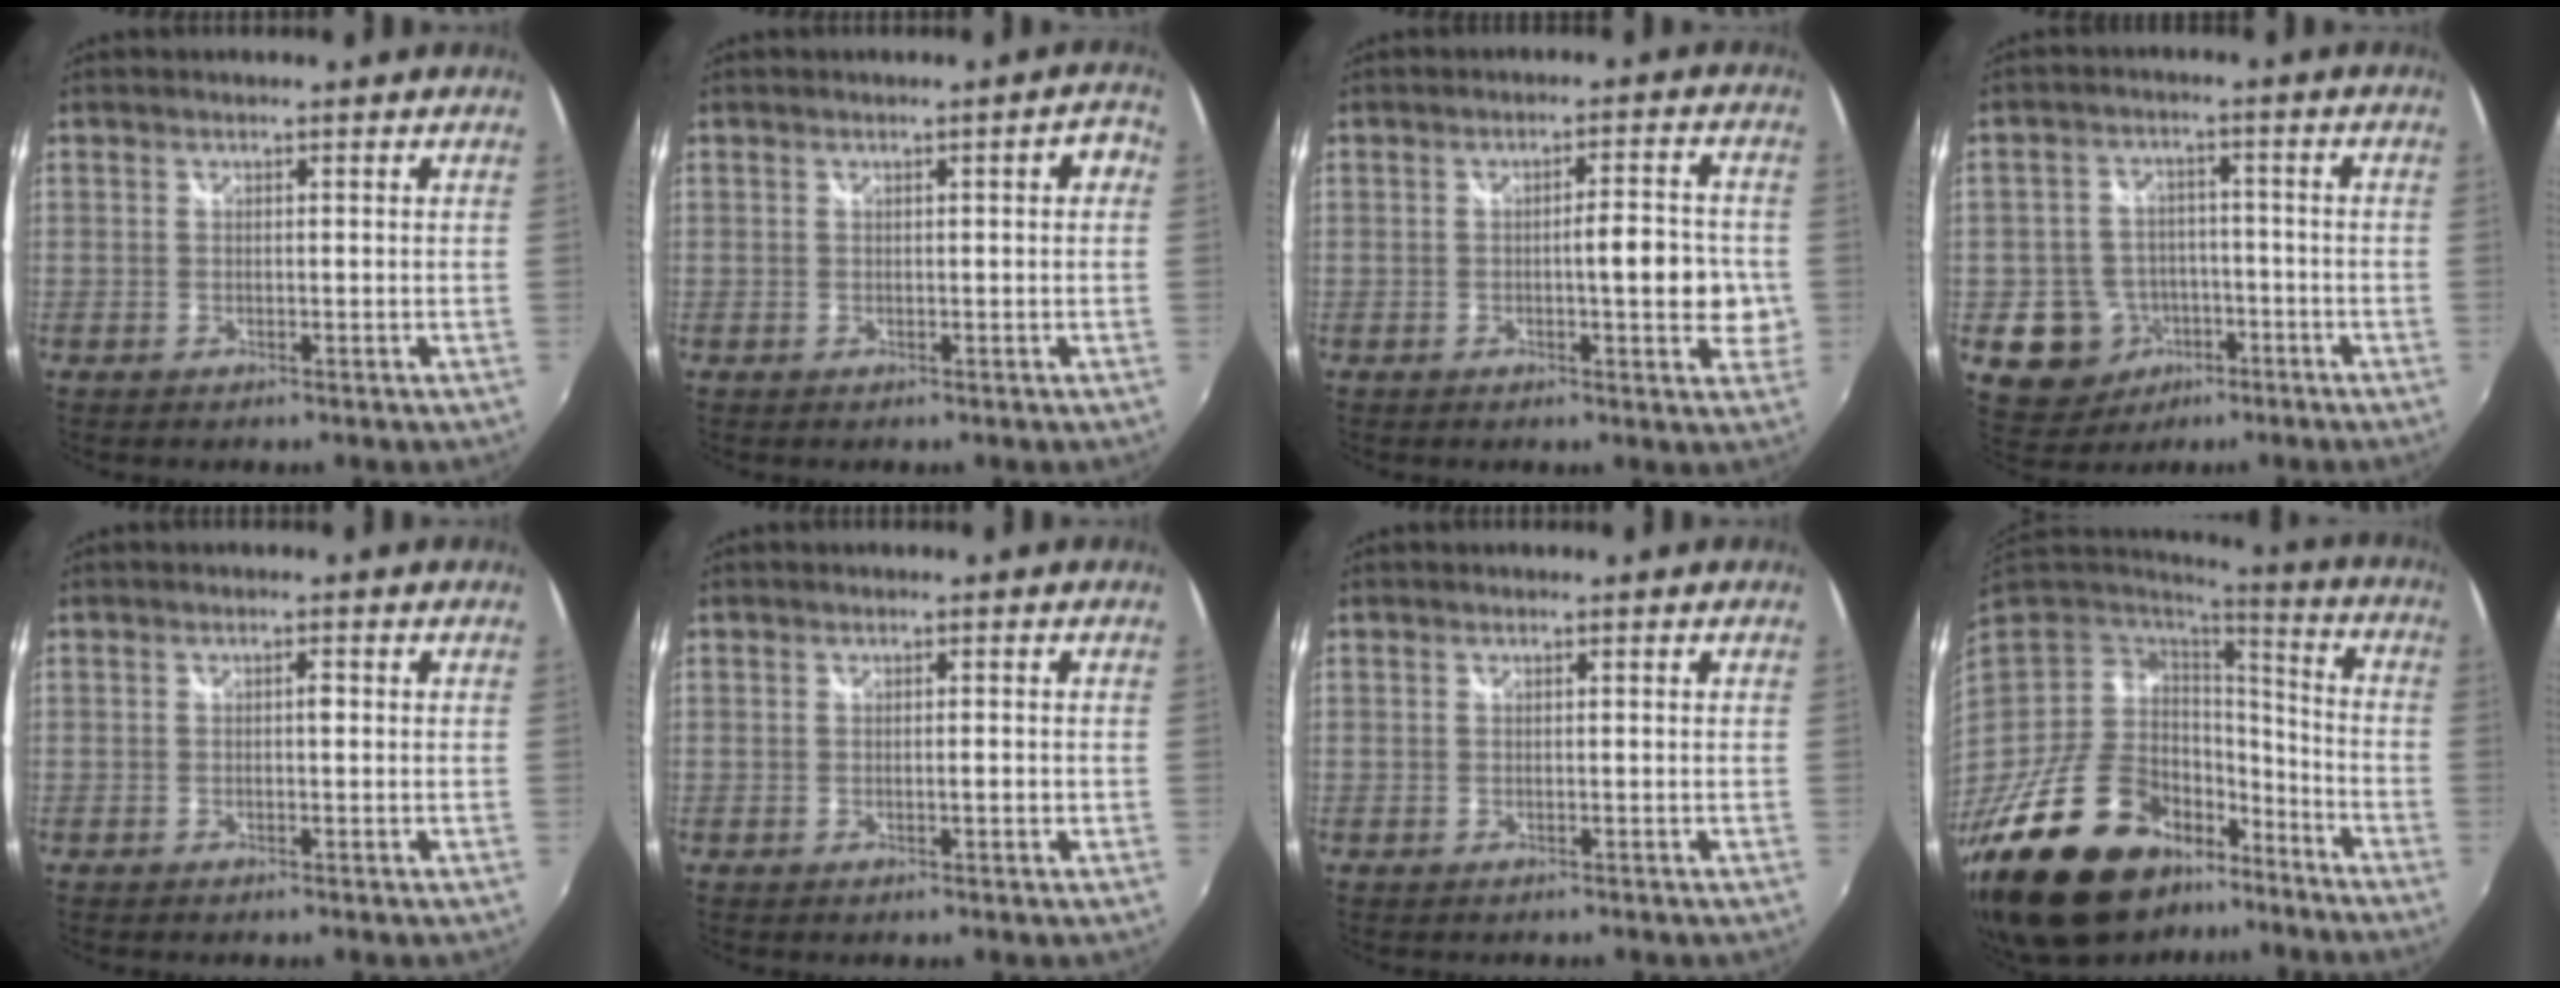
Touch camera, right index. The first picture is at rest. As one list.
[{"total": 2.8, "force": [0.6, 0.6, 2.7], "torque": [-0.035, 0.009, 0.008]}, {"total": 8.2, "force": [-0.7, 2.1, 7.9], "torque": [-0.109, 0.000, -0.008]}, {"total": 9.4, "force": [-4.1, 8.3, 1.9], "torque": [-0.060, 0.023, -0.048]}, {"total": 0.9, "force": [0.0, 0.4, 0.8], "torque": [-0.013, 0.003, -0.002]}, {"total": 1.2, "force": [-0.2, 0.3, 1.1], "torque": [-0.015, 0.001, -0.004]}, {"total": 0.0}, {"total": 27.4, "force": [-17.9, 14.7, 14.5], "torque": [-0.300, -0.017, -0.275]}]